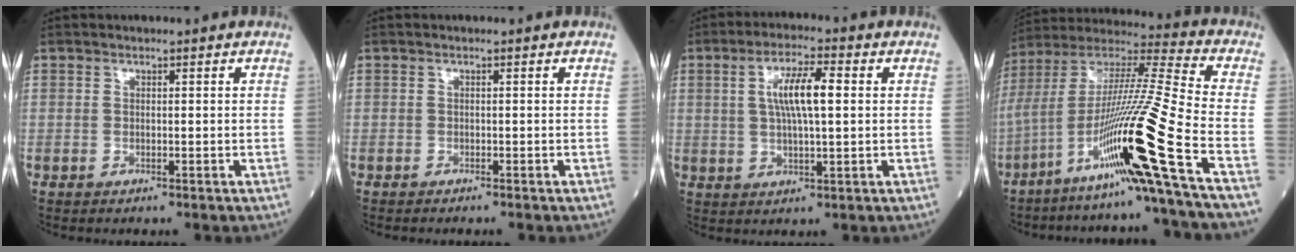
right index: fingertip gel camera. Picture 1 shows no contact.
{"total": 0.8, "force": [-0.8, -0.1, 0.2], "torque": [-0.002, -0.002, -0.014]}
{"total": 7.6, "force": [1.5, 1.4, 7.4], "torque": [-0.139, 0.012, 0.028]}
{"total": 23.2, "force": [-11.0, -2.4, 20.3], "torque": [-0.383, -0.023, -0.205]}